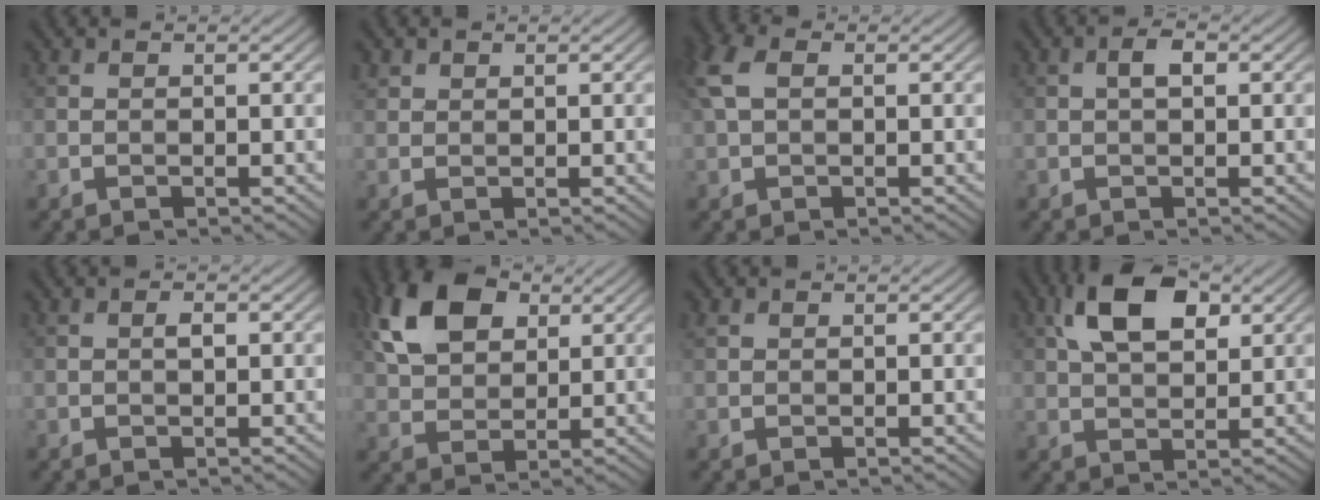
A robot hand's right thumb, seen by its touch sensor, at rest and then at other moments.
{"total": 1.2, "force": [0.9, 0.8, 0.2], "torque": [-0.005, 0.003, 0.021]}
{"total": 4.6, "force": [1.3, 2.7, 3.5], "torque": [-0.100, 0.018, 0.020]}
{"total": 1.9, "force": [0.4, 0.8, 1.6], "torque": [-0.029, 0.006, 0.003]}
{"total": 0.9, "force": [0.1, 0.4, 0.8], "torque": [-0.013, 0.001, 0.001]}
{"total": 10.6, "force": [4.4, 6.7, 6.8], "torque": [-0.167, 0.020, 0.080]}
{"total": 0.8, "force": [0.5, 0.5, 0.4], "torque": [-0.010, 0.002, 0.010]}
{"total": 8.5, "force": [3.5, 4.4, 6.3], "torque": [-0.129, 0.014, 0.059]}